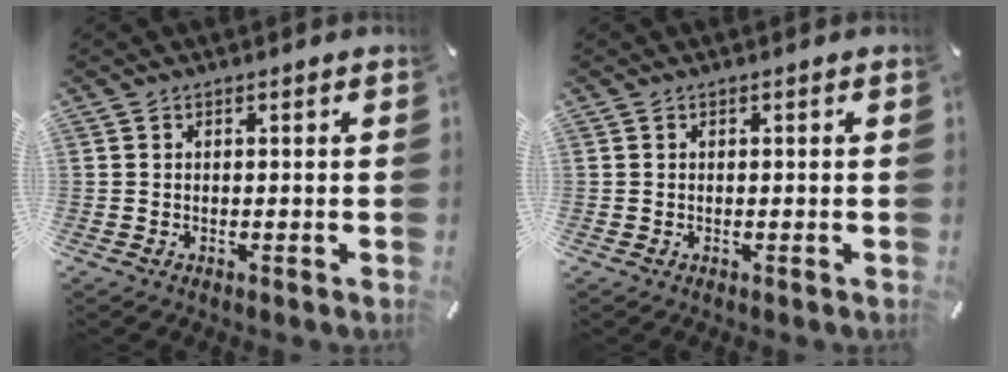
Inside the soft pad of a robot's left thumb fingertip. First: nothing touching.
{"total": 0.0}